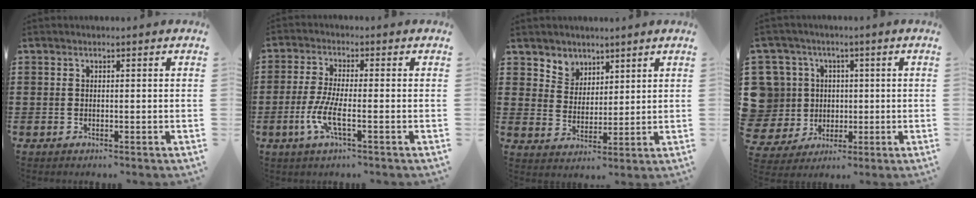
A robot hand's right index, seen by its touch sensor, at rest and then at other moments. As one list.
[{"total": 5.8, "force": [-2.1, 1.0, 5.4], "torque": [-0.125, -0.016, -0.046]}, {"total": 4.5, "force": [3.3, 3.0, -0.5], "torque": [-0.014, 0.000, 0.060]}, {"total": 9.3, "force": [1.4, 8.9, 2.2], "torque": [-0.105, 0.007, 0.031]}]